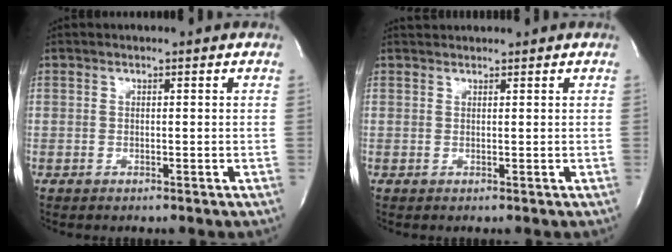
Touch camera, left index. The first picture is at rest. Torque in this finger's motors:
{"motor_torque": [-0.02, -0.11, -0.07, -0.01]}